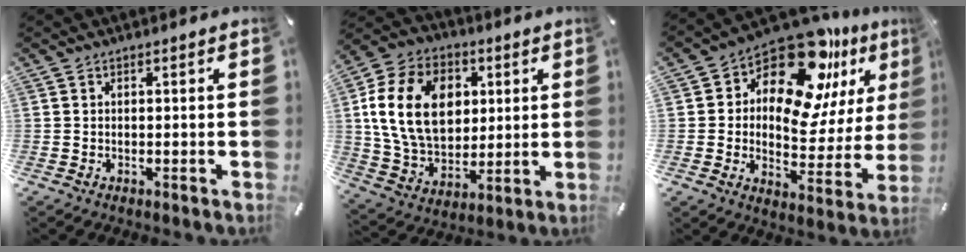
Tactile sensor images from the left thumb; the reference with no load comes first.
{"total": 18.3, "force": [3.5, 13.9, 11.4], "torque": [-0.230, 0.009, 0.065]}
{"total": 16.2, "force": [11.6, 7.9, 8.1], "torque": [-0.130, -0.114, 0.199]}